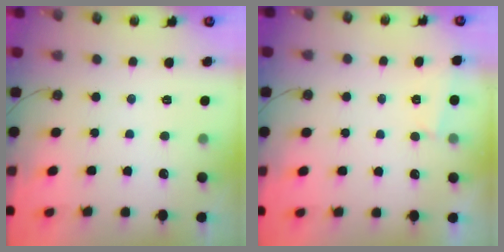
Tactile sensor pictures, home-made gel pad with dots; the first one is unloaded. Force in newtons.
{"total": 1.0, "press": 0.9, "slide": 0.4}